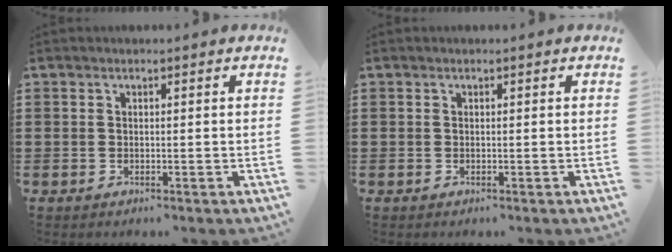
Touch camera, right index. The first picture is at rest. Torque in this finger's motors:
{"motor_torque": [-0.05, 0.05, 0.00, 0.00]}